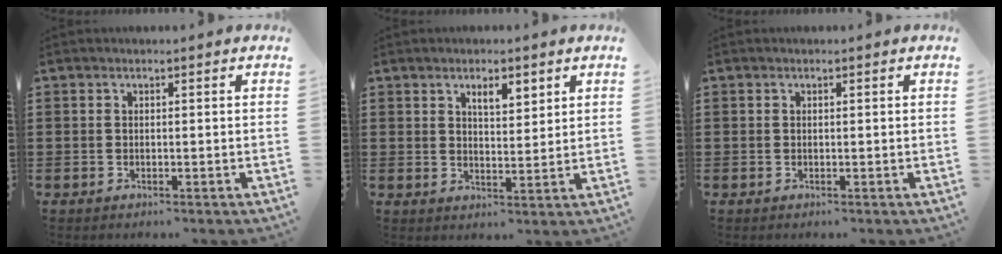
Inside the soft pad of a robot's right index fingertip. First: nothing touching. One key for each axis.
{"total": 3.4, "fx": 2.2, "fy": 1.2, "fz": 2.3, "tx": -0.034, "ty": 0.000, "tz": 0.035}
{"total": 0.0}